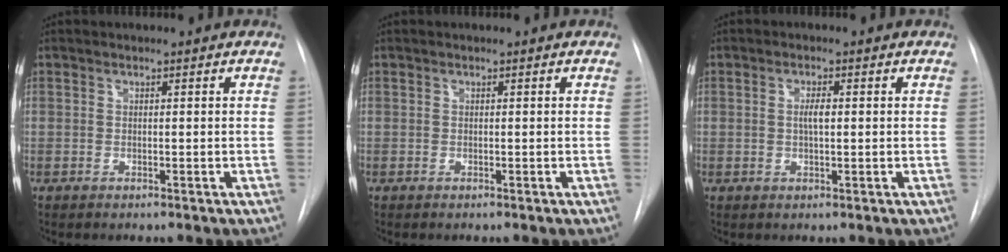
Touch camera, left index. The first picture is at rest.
{"total": 0.0}
{"total": 2.1, "force": [0.2, 0.5, 2.0], "torque": [-0.039, 0.002, 0.004]}